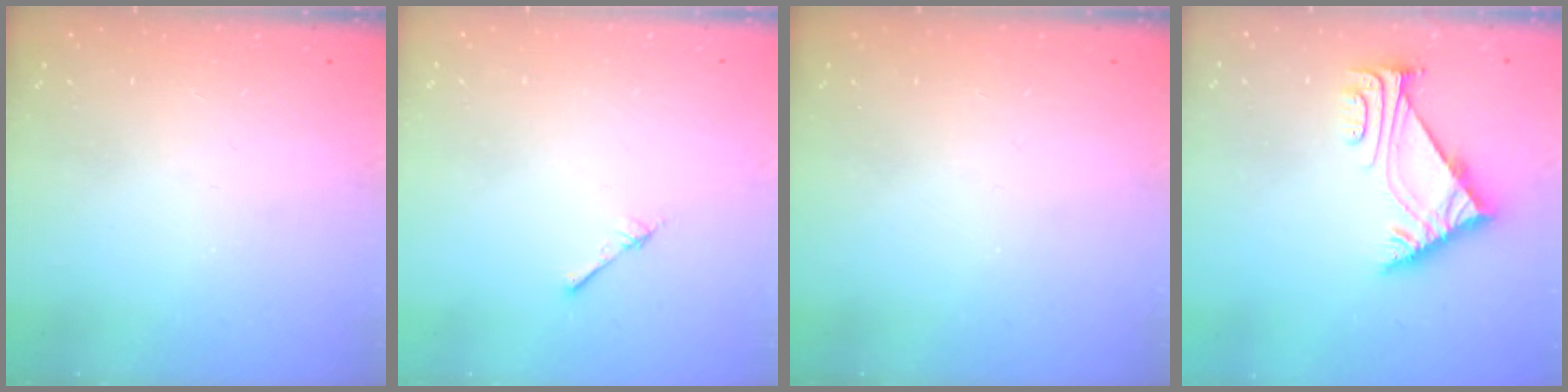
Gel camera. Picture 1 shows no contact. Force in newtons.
{"total": 2.4, "press": 2.4, "slide": 0.3}
{"total": 0.0}
{"total": 6.1, "press": 6.0, "slide": 1.1}